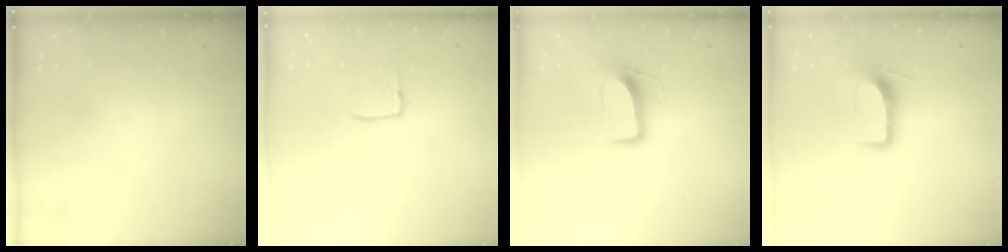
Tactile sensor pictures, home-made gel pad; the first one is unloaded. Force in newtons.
{"total": 6.8, "press": 6.8, "slide": 0.1}
{"total": 9.8, "press": 9.8, "slide": 0.8}
{"total": 10.5, "press": 10.5, "slide": 0.9}